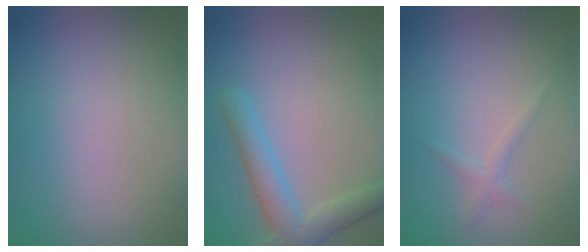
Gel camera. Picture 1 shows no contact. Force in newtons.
{"total": 3.6, "press": 3.6, "slide": 0.2}
{"total": 0.9, "press": 0.9, "slide": 0.1}